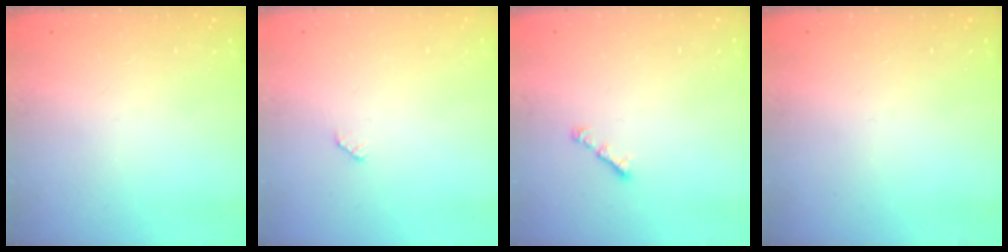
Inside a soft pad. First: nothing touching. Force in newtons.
{"total": 2.5, "press": 2.5, "slide": 0.4}
{"total": 1.9, "press": 1.8, "slide": 0.6}
{"total": 0.0}